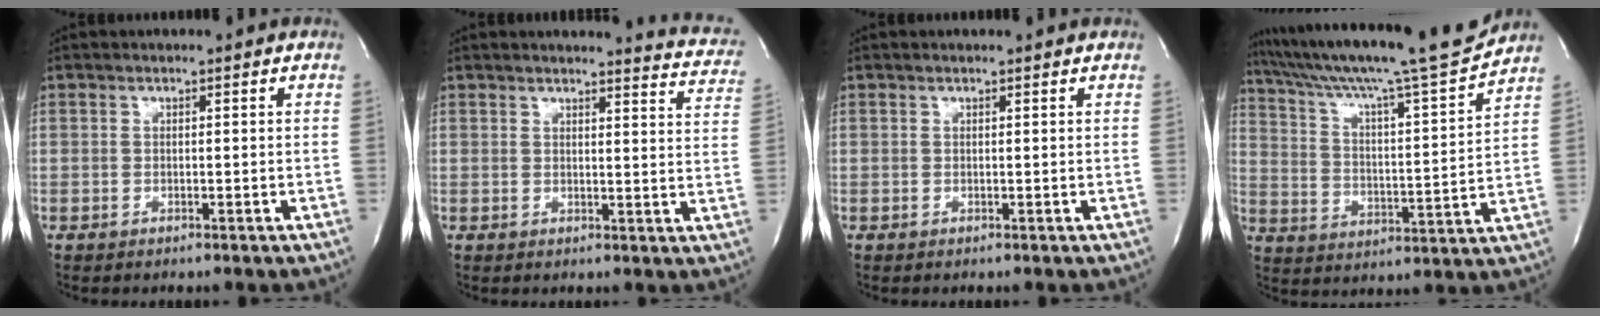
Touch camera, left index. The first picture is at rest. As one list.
[{"total": 10.1, "force": [9.6, 1.4, 2.7], "torque": [-0.009, -0.057, 0.073]}, {"total": 0.5, "force": [0.5, 0.0, 0.2], "torque": [-0.008, 0.007, 0.004]}, {"total": 19.4, "force": [17.2, -1.5, 8.7], "torque": [-0.152, -0.033, 0.263]}]